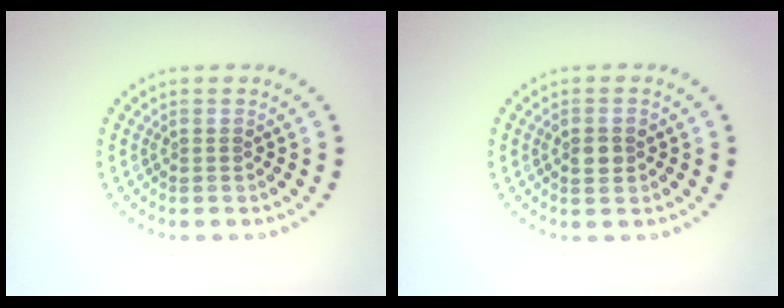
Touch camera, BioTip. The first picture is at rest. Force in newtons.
{"total": 2.0, "press": 2.0, "slide": 0.2}